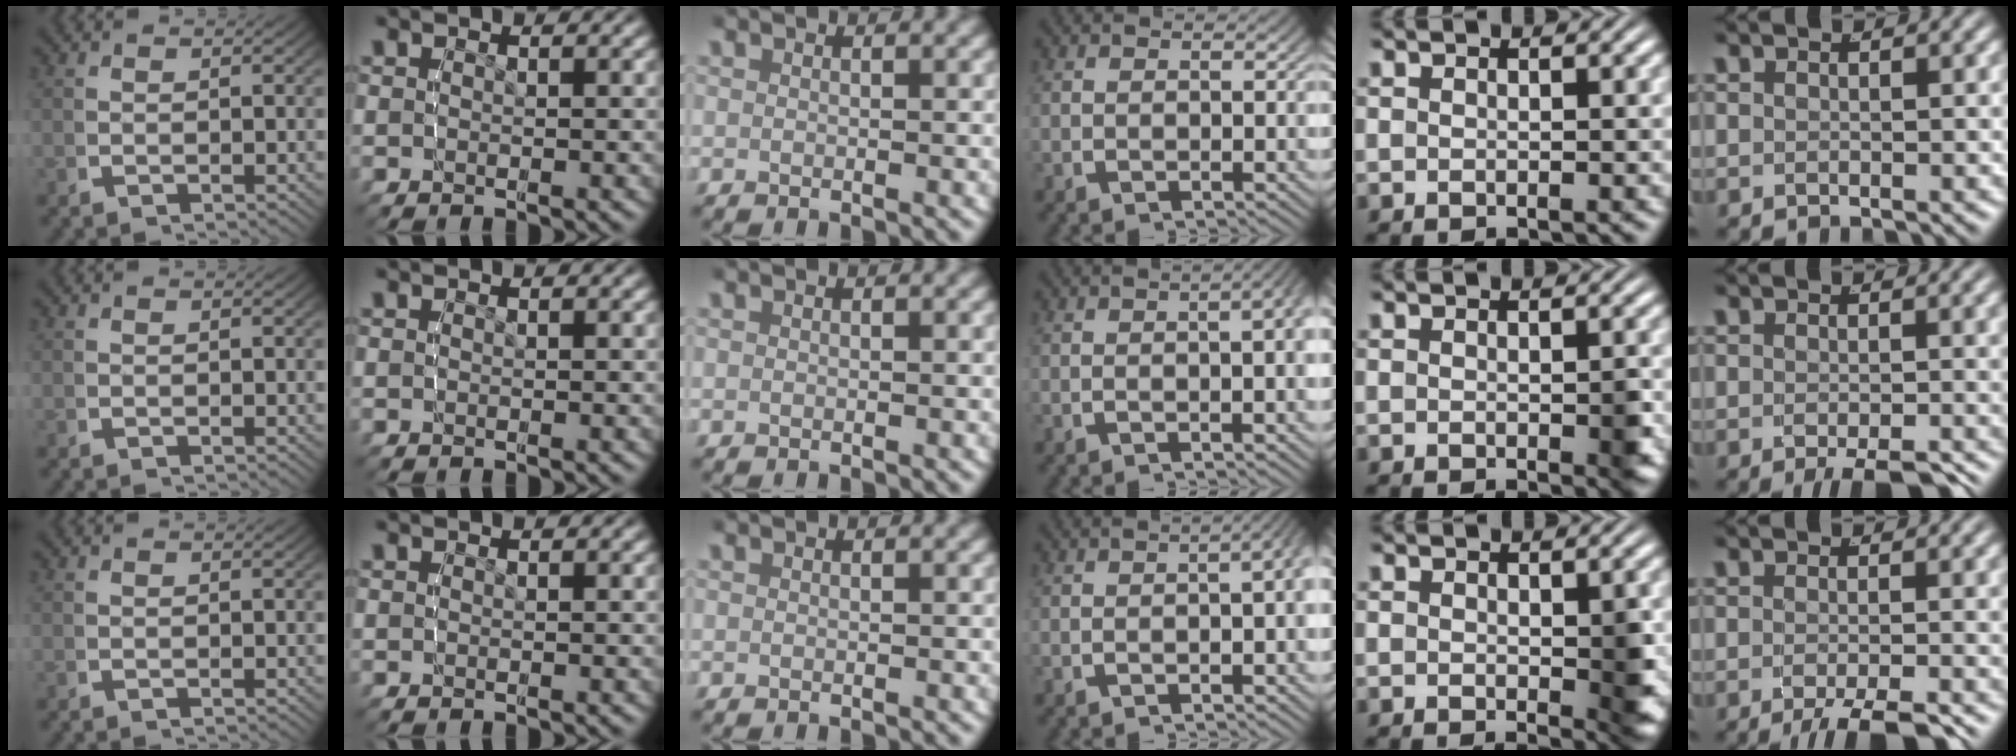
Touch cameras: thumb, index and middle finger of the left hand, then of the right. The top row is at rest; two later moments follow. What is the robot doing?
{"motion": "lift_and_place", "object": "glasses"}